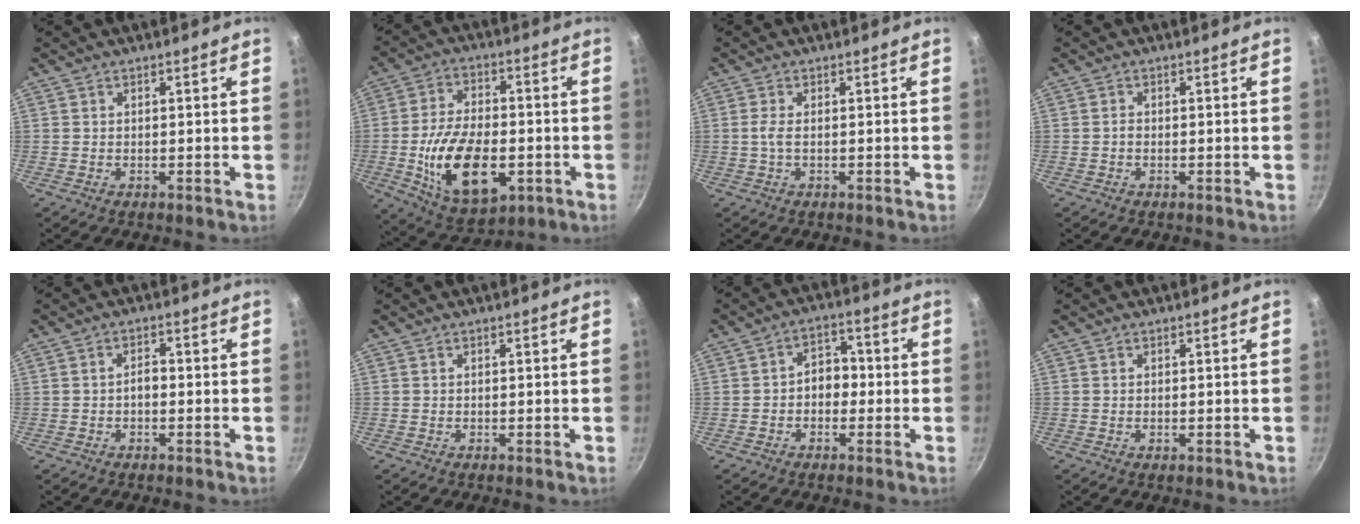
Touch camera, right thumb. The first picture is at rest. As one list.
[{"total": 18.3, "force": [-4.1, 10.1, 14.7], "torque": [-0.247, 0.008, -0.059]}, {"total": 1.8, "force": [-0.1, 0.5, 1.7], "torque": [-0.041, 0.001, -0.002]}, {"total": 0.7, "force": [-0.2, 0.5, 0.4], "torque": [-0.007, 0.005, -0.006]}, {"total": 2.1, "force": [-0.6, 1.2, 1.6], "torque": [-0.018, 0.014, -0.012]}, {"total": 0.0}, {"total": 5.3, "force": [-0.9, 4.1, 3.3], "torque": [-0.013, 0.020, -0.023]}, {"total": 0.5, "force": [-0.1, 0.2, 0.5], "torque": [-0.008, 0.001, -0.003]}]